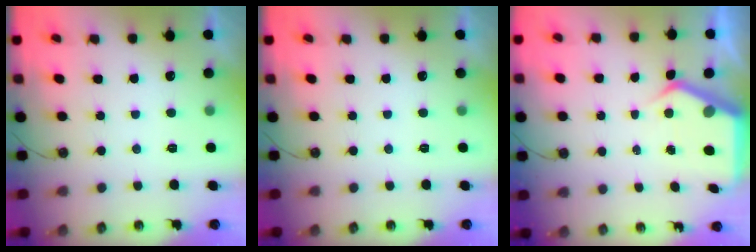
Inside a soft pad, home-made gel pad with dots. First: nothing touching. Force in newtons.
{"total": 0.0}
{"total": 5.6, "press": 5.5, "slide": 0.5}